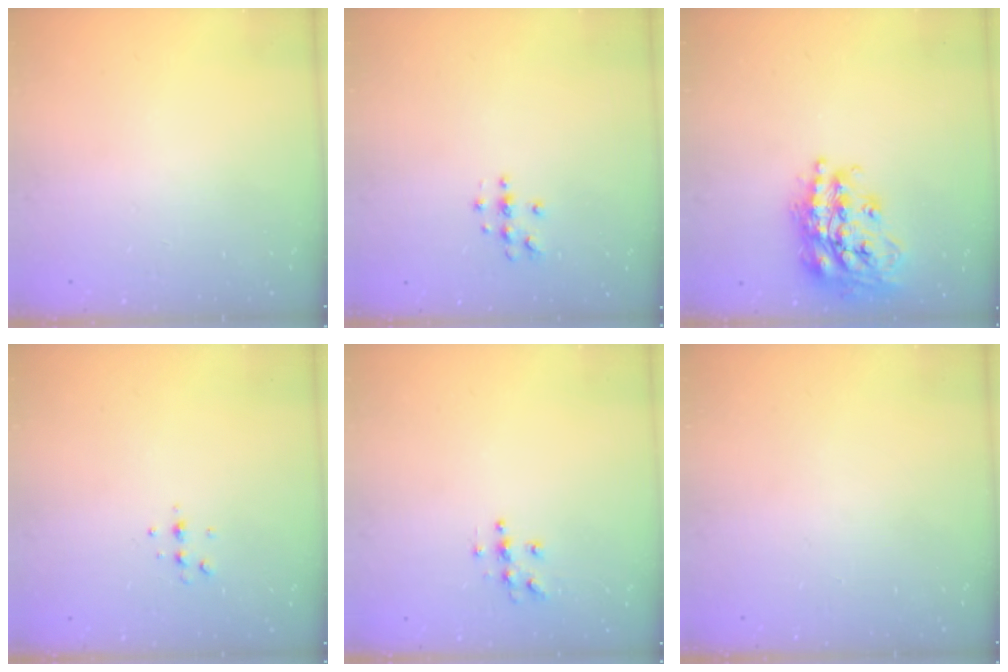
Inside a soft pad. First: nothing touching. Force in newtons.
{"total": 4.2, "press": 4.2, "slide": 0.5}
{"total": 20.7, "press": 20.6, "slide": 1.6}
{"total": 4.7, "press": 4.6, "slide": 0.6}
{"total": 5.7, "press": 5.7, "slide": 0.5}
{"total": 0.0}